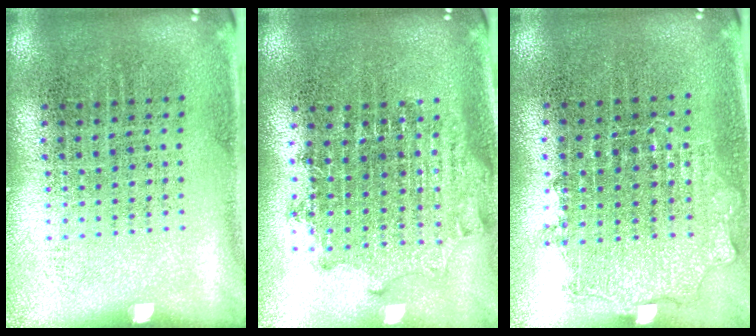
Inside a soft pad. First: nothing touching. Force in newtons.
{"total": 1.8, "press": 1.4, "slide": 1.0}
{"total": 0.9, "press": 0.9, "slide": 0.2}